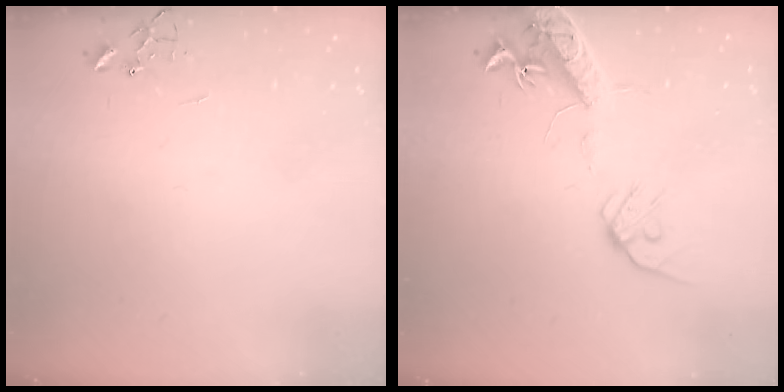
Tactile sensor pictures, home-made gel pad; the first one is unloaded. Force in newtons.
{"total": 16.4, "press": 16.1, "slide": 3.0}